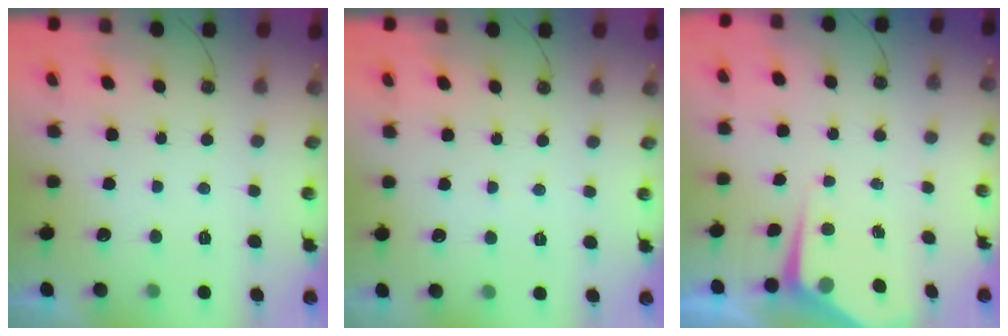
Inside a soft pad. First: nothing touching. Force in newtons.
{"total": 1.7, "press": 1.6, "slide": 0.3}
{"total": 4.6, "press": 4.6, "slide": 0.4}